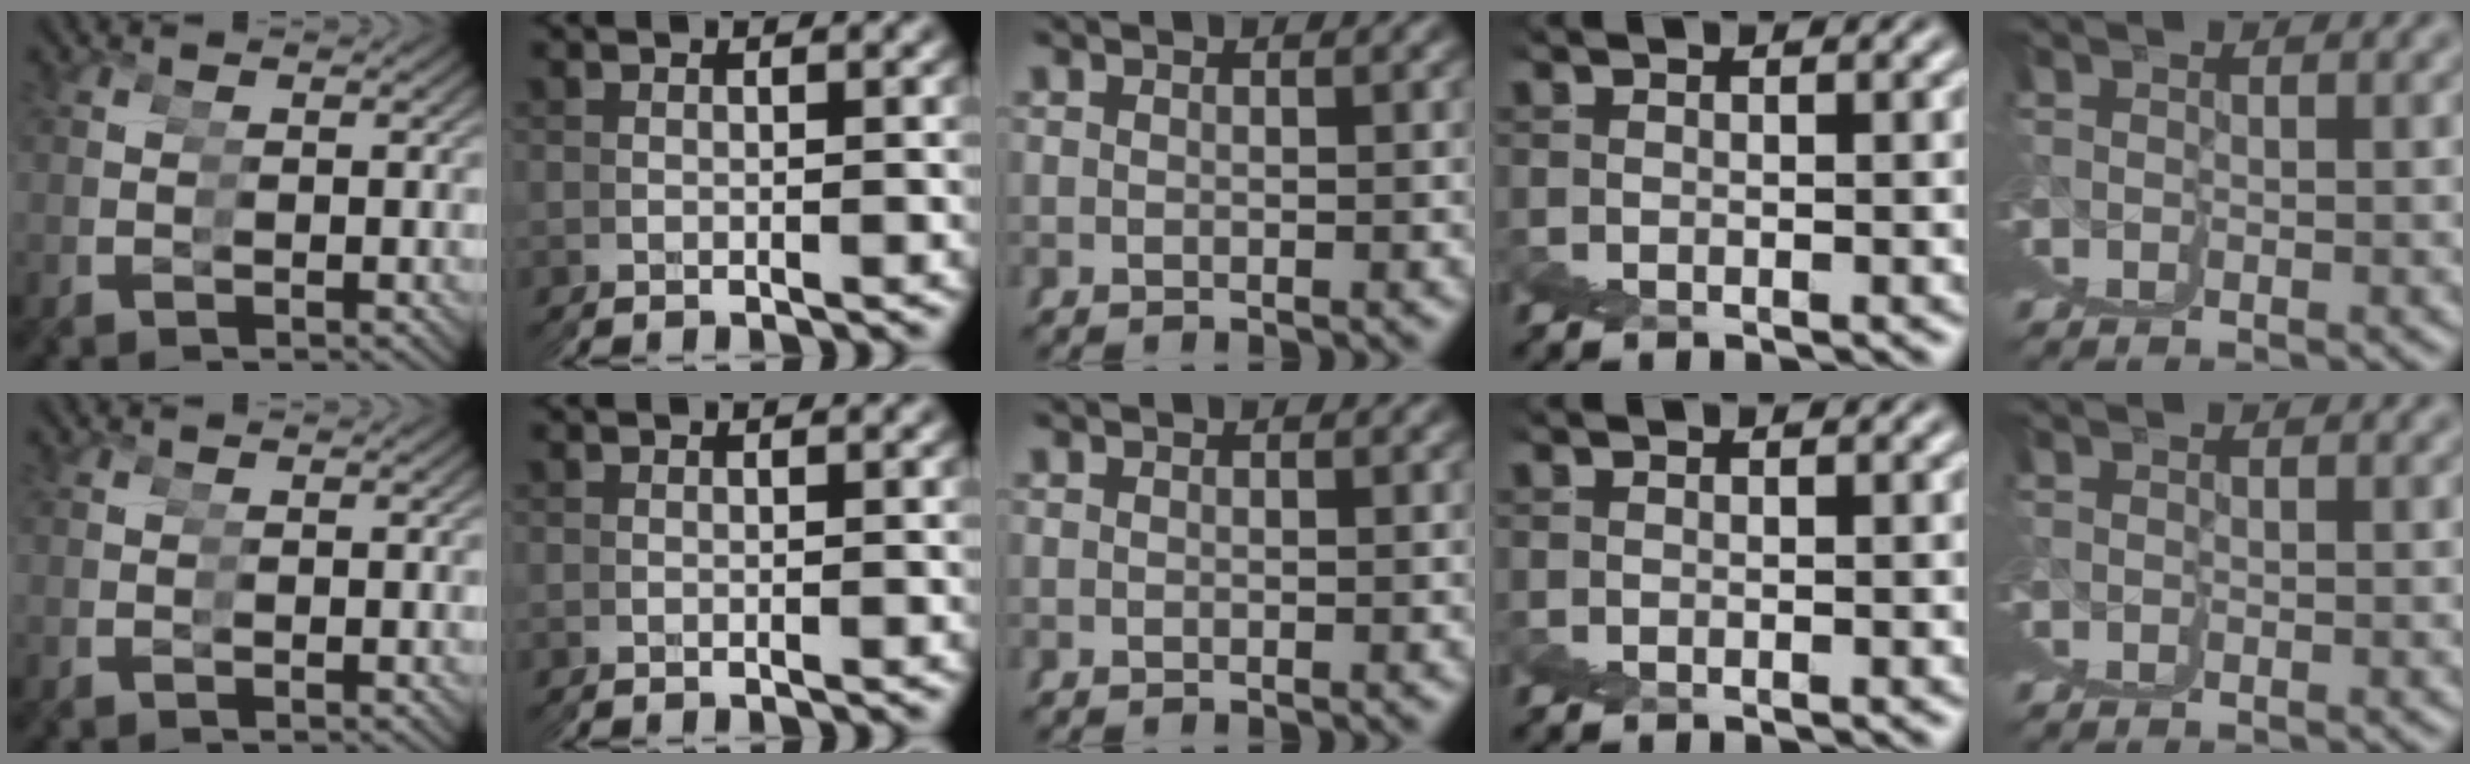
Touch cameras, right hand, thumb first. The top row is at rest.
{}